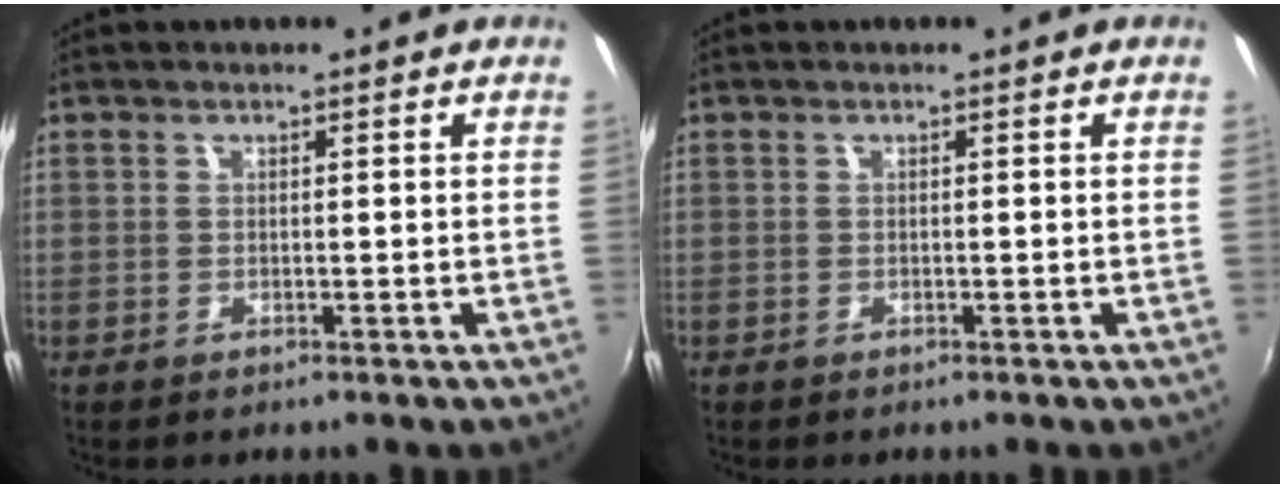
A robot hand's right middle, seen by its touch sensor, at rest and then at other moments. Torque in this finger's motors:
{"motor_torque": [-0.13, -0.14, -0.04, -0.01]}